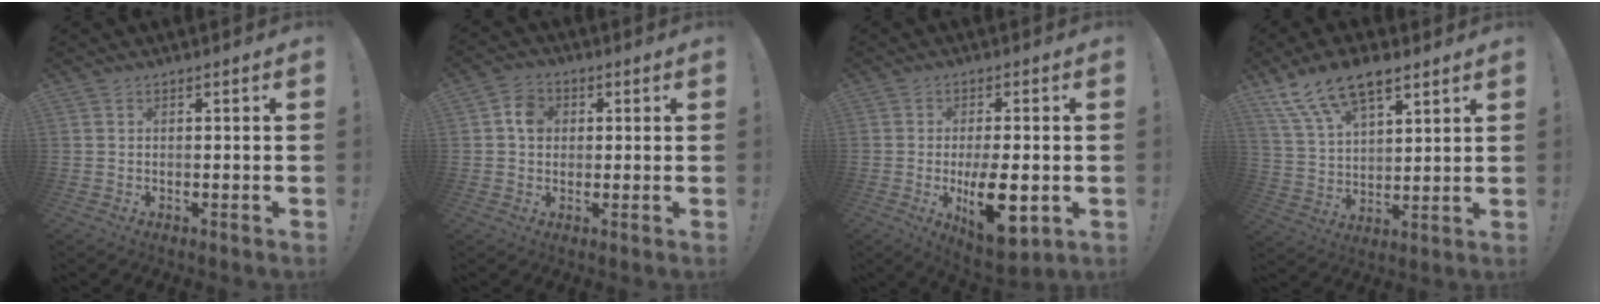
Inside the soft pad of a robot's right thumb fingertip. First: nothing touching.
{"total": 5.6, "force": [0.8, 4.8, 2.7], "torque": [-0.026, 0.002, 0.012]}
{"total": 13.8, "force": [-3.0, 5.5, 12.3], "torque": [-0.196, -0.009, -0.041]}
{"total": 14.1, "force": [9.7, 6.4, 7.9], "torque": [-0.145, -0.052, 0.179]}